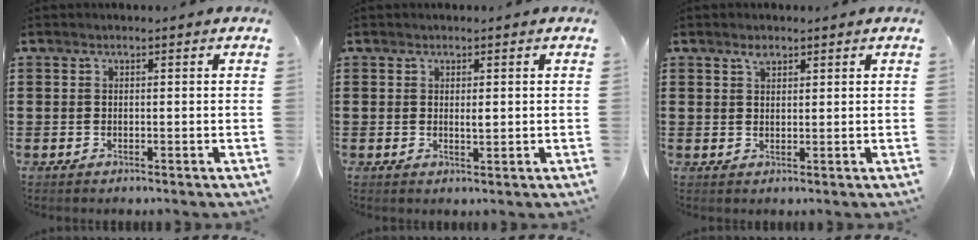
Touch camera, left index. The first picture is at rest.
{"total": 1.3, "force": [0.2, 0.4, 1.2], "torque": [-0.024, 0.002, 0.003]}
{"total": 1.6, "force": [1.4, 0.7, 0.6], "torque": [-0.008, -0.003, 0.024]}